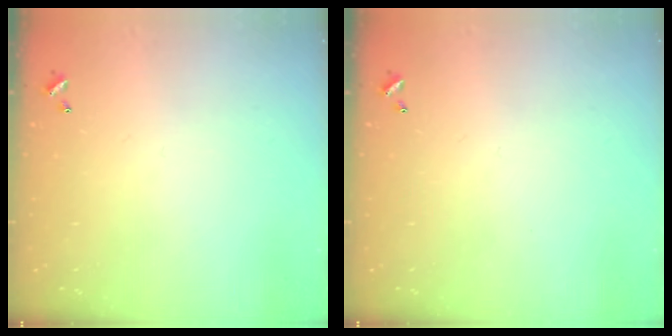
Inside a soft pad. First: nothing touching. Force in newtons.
{"total": 0.0}